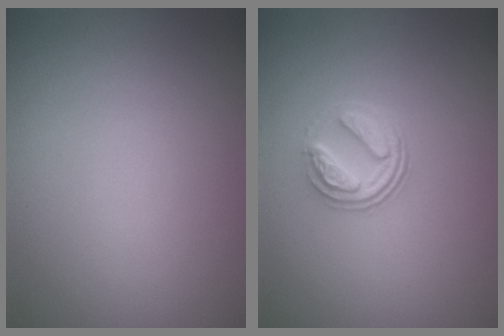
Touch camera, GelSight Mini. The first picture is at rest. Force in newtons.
{"total": 2.5, "press": 1.9, "slide": 1.6}